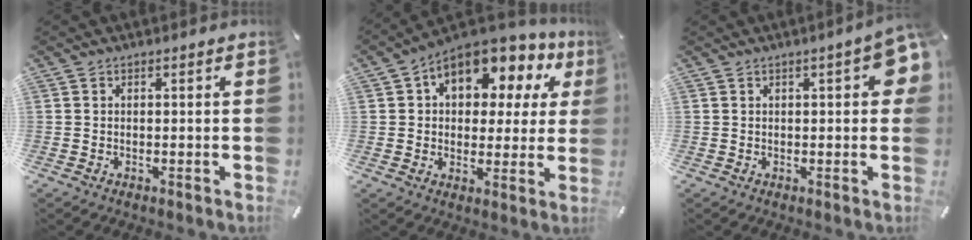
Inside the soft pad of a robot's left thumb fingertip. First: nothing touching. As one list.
[{"total": 11.9, "force": [6.0, 7.6, 6.9], "torque": [-0.103, -0.036, 0.103]}, {"total": 7.4, "force": [1.8, 2.4, 6.7], "torque": [-0.091, -0.002, 0.028]}]